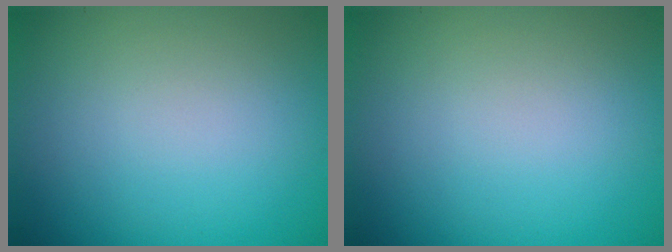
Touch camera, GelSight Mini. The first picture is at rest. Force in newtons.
{"total": 0.0}